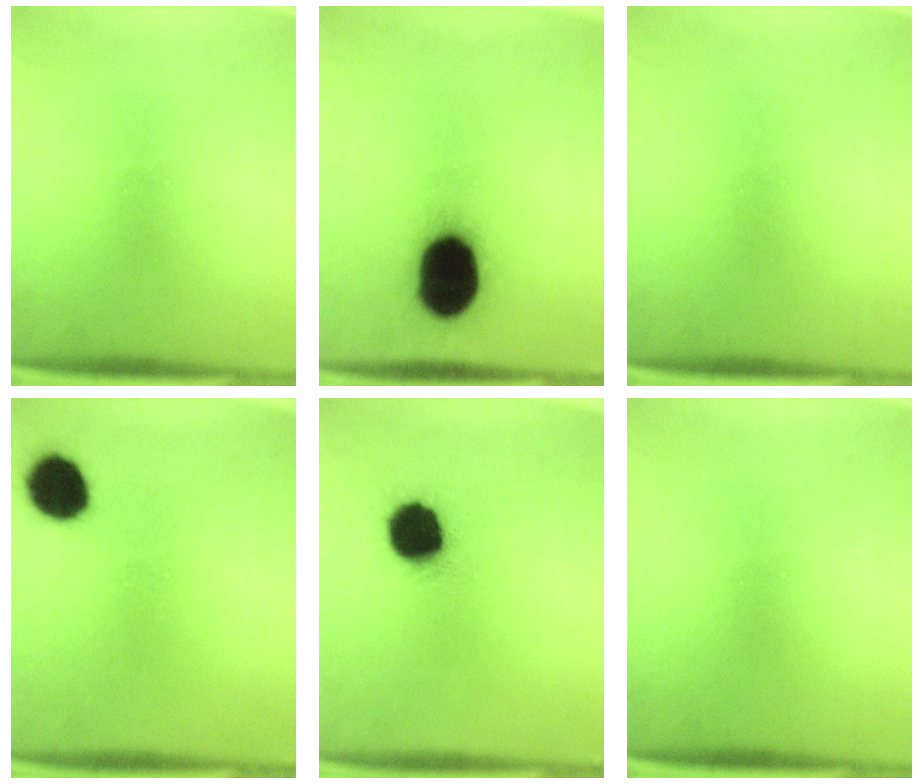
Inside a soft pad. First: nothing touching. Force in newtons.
{"total": 19.6}
{"total": 0.0}
{"total": 9.2}
{"total": 12.6}
{"total": 0.0}